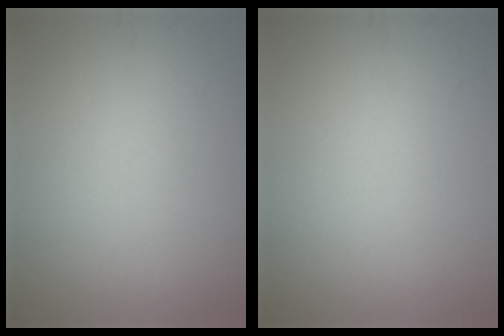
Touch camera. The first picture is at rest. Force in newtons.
{"total": 0.0}